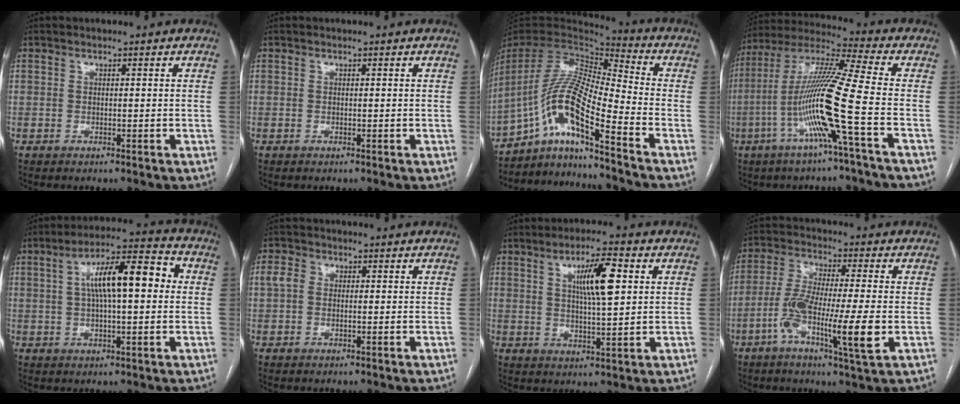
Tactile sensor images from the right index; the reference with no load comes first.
{"total": 0.0}
{"total": 13.7, "force": [-8.7, 0.2, 10.6], "torque": [-0.217, 0.008, -0.161]}
{"total": 15.2, "force": [-4.9, -1.8, 14.3], "torque": [-0.285, -0.003, -0.103]}
{"total": 12.7, "force": [2.0, 3.1, 12.1], "torque": [-0.205, 0.040, 0.027]}
{"total": 2.9, "force": [0.1, 2.2, 1.9], "torque": [-0.055, 0.015, -0.001]}
{"total": 8.6, "force": [2.7, 1.4, 8.0], "torque": [-0.139, 0.007, 0.046]}
{"total": 12.3, "force": [-3.6, 0.7, 11.7], "torque": [-0.226, -0.009, -0.070]}